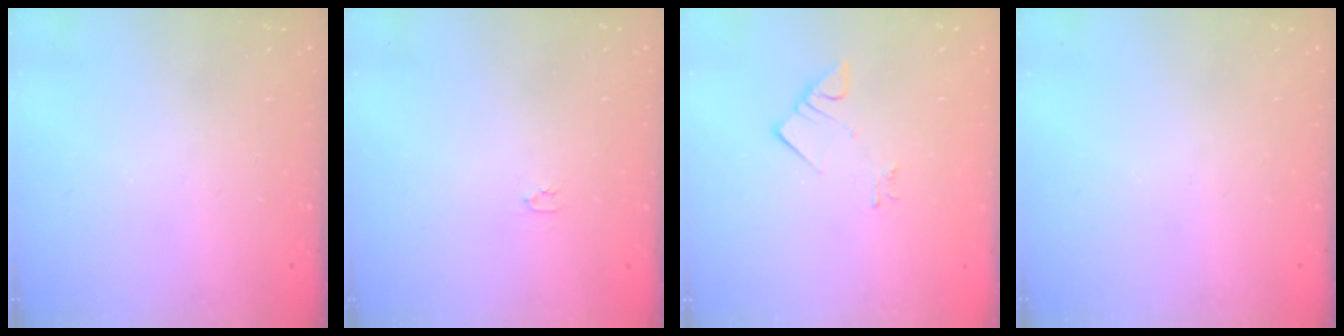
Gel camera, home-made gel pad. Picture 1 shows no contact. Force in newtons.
{"total": 2.0, "press": 2.0, "slide": 0.3}
{"total": 3.3, "press": 3.3, "slide": 0.1}
{"total": 0.0}